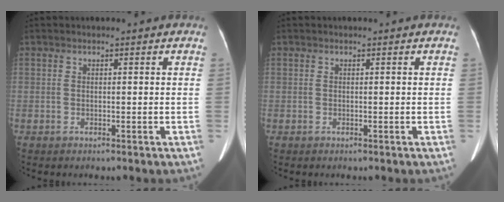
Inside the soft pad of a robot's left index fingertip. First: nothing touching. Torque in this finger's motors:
{"motor_torque": [0.04, -0.01, 0.01, 0.00]}